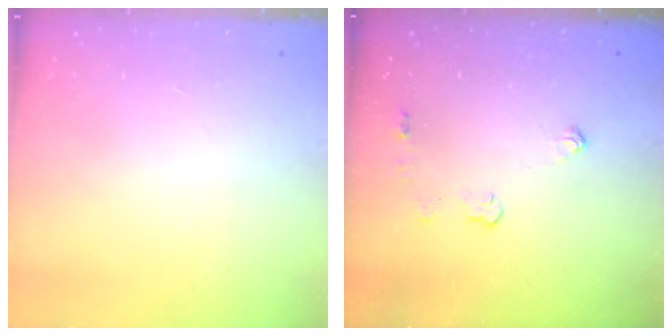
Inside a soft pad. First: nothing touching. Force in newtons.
{"total": 4.2, "press": 4.2, "slide": 0.6}